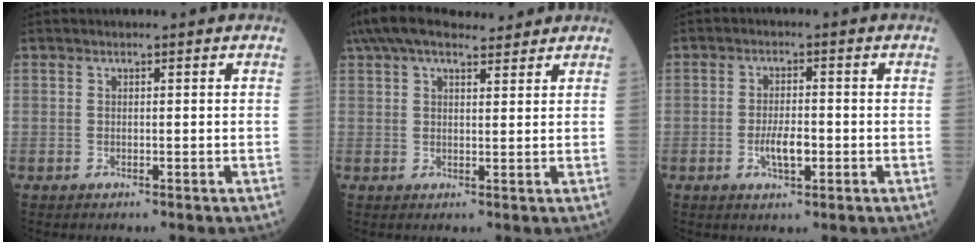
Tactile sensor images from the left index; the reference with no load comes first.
{"total": 10.8, "force": [9.0, 3.0, 5.1], "torque": [-0.092, 0.053, 0.145]}
{"total": 4.2, "force": [-1.2, 1.4, 3.7], "torque": [-0.073, 0.001, -0.021]}